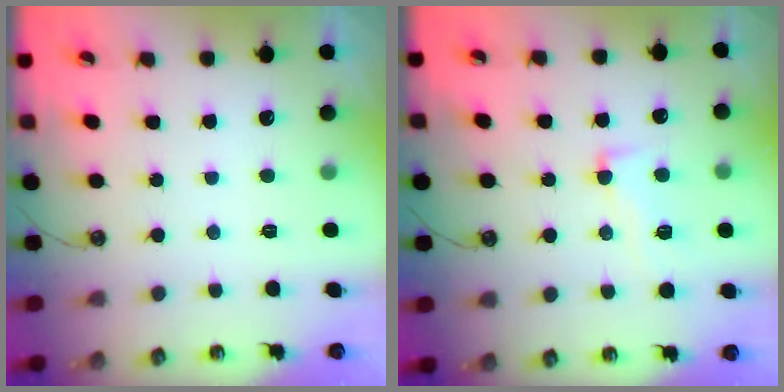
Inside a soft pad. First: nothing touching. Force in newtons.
{"total": 3.2, "press": 2.8, "slide": 1.5}